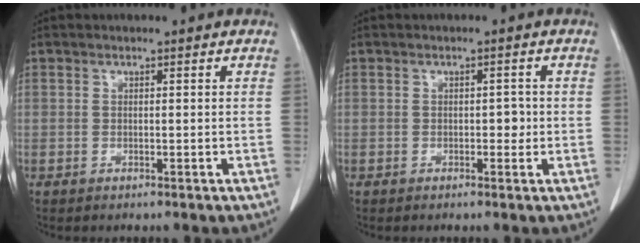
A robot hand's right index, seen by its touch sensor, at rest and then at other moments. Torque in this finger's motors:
{"motor_torque": [0.12, -0.08, 0.00, 0.00]}